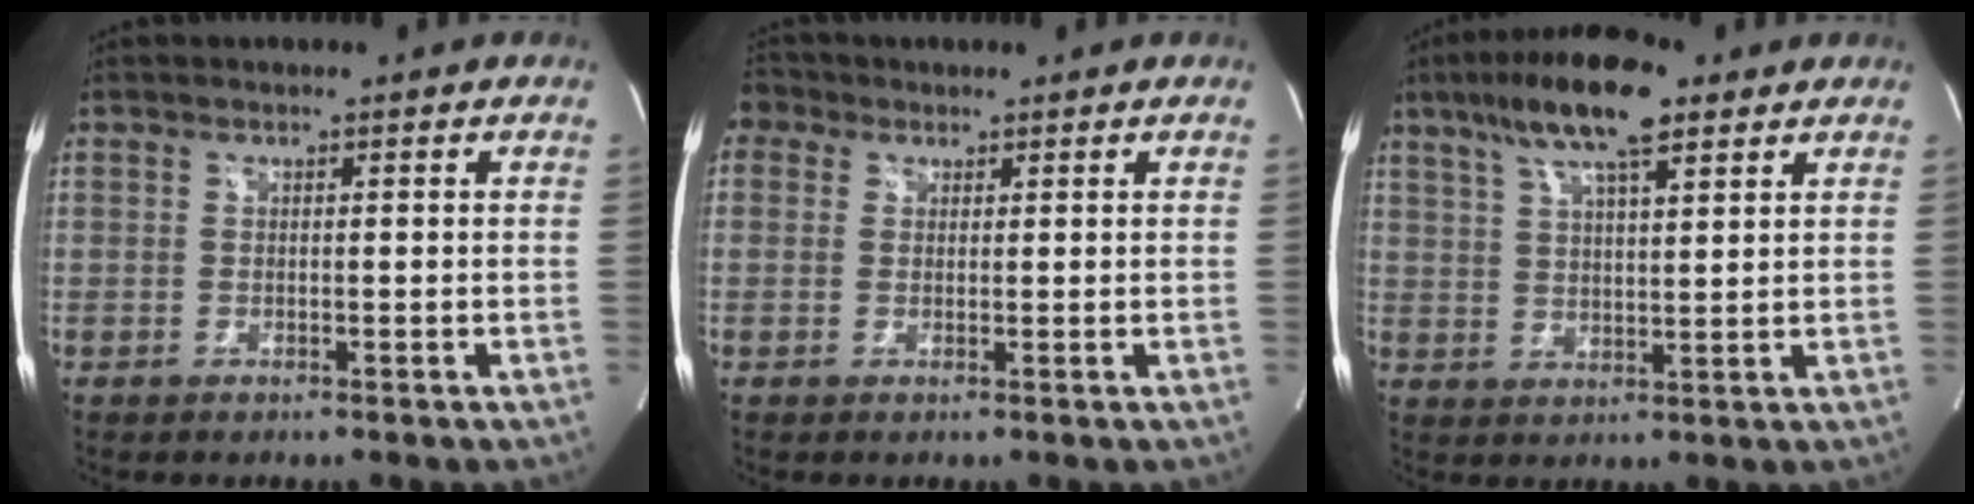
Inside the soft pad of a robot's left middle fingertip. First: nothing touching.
{"total": 3.3, "force": [1.7, 2.7, 0.8], "torque": [-0.019, 0.021, 0.031]}
{"total": 12.6, "force": [8.1, 2.8, 9.3], "torque": [-0.174, 0.022, 0.142]}